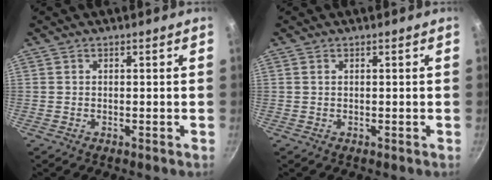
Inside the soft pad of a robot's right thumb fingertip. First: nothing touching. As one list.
[{"total": 0.0}]